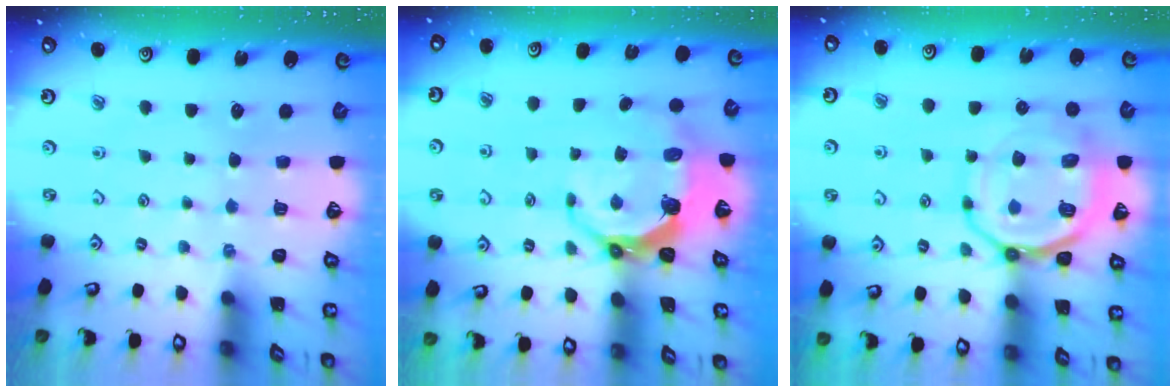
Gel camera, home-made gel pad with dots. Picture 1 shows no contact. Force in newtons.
{"total": 8.3, "press": 6.9, "slide": 4.6}
{"total": 15.0, "press": 14.9, "slide": 1.8}